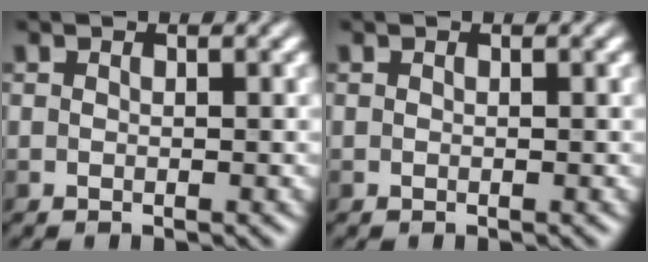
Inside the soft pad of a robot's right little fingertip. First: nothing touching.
{"total": 0.0}